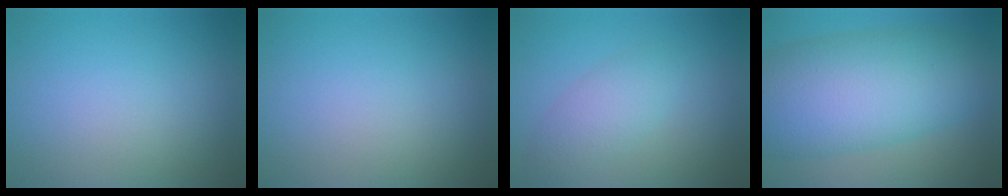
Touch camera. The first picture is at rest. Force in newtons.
{"total": 0.0}
{"total": 2.7, "press": 2.7, "slide": 0.1}
{"total": 11.3, "press": 11.3, "slide": 0.2}